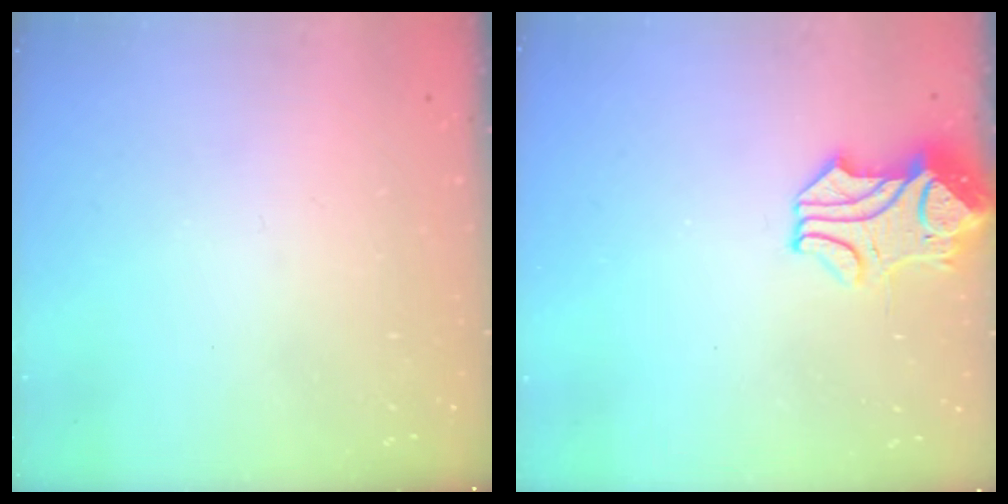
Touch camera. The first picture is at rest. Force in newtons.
{"total": 1.6, "press": 1.4, "slide": 0.9}